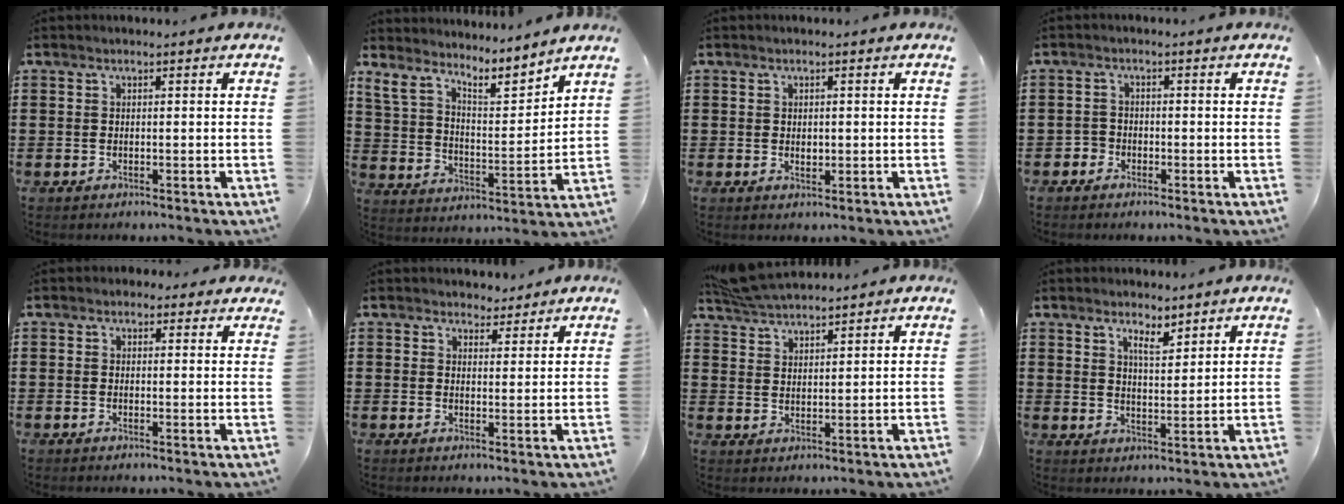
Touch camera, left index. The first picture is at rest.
{"total": 6.2, "force": [5.6, 1.2, 2.3], "torque": [-0.070, -0.040, 0.095]}
{"total": 0.9, "force": [0.2, 0.7, 0.6], "torque": [-0.005, 0.001, 0.002]}
{"total": 1.6, "force": [-1.2, 1.0, -0.1], "torque": [-0.006, 0.002, -0.027]}
{"total": 1.6, "force": [1.1, 1.1, 0.3], "torque": [-0.003, 0.005, 0.018]}
{"total": 3.0, "force": [2.6, 1.4, -0.1], "torque": [-0.008, 0.002, 0.051]}
{"total": 5.6, "force": [5.3, 1.2, 1.4], "torque": [-0.046, -0.007, 0.102]}
{"total": 3.8, "force": [3.2, 1.2, 1.9], "torque": [-0.036, -0.007, 0.056]}